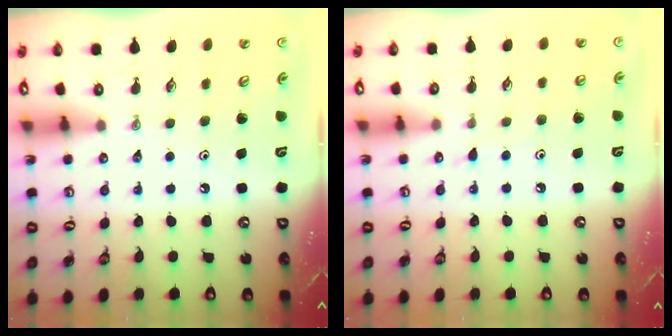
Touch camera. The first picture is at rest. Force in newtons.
{"total": 5.5, "press": 5.4, "slide": 0.7}